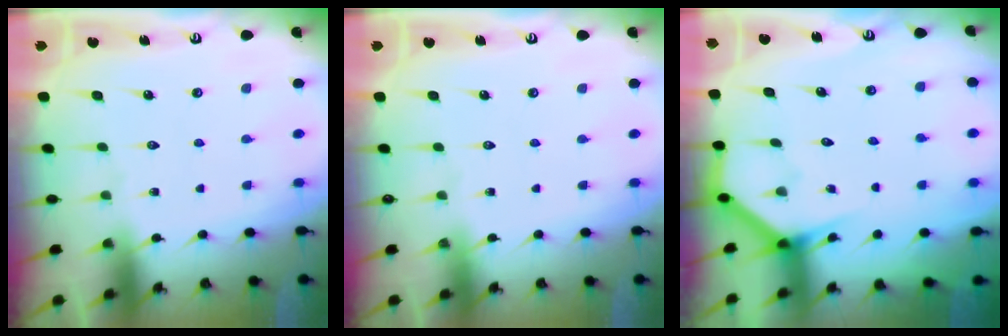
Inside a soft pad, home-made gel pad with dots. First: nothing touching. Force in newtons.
{"total": 0.0}
{"total": 3.7, "press": 3.7, "slide": 0.3}